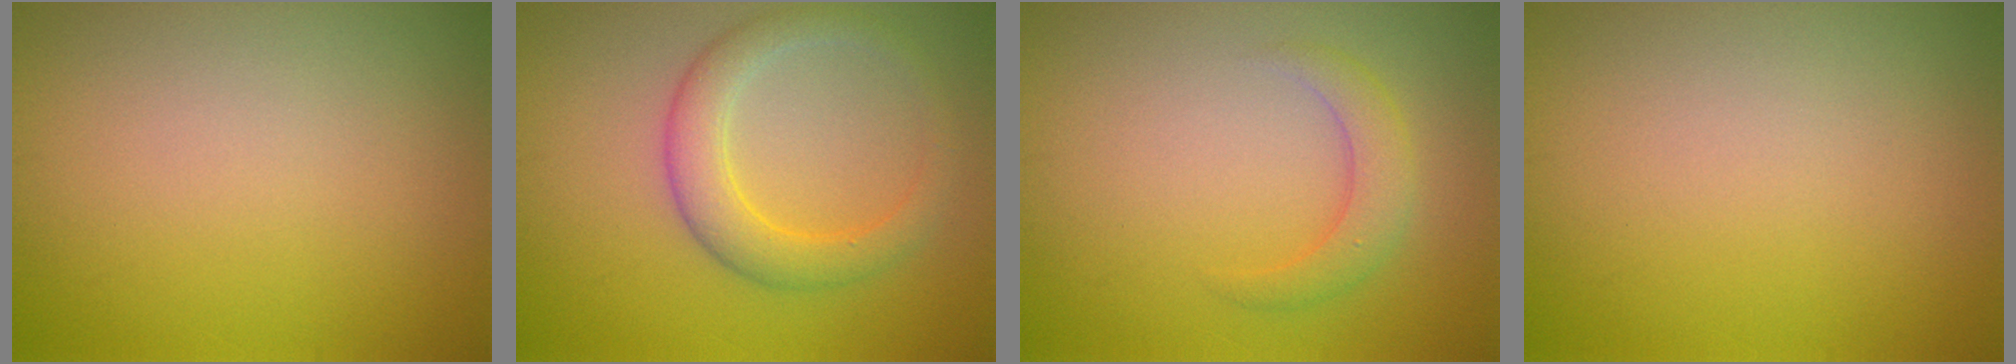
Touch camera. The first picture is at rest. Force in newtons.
{"total": 3.8, "press": 3.8, "slide": 0.1}
{"total": 2.4, "press": 2.4, "slide": 0.0}
{"total": 0.0}